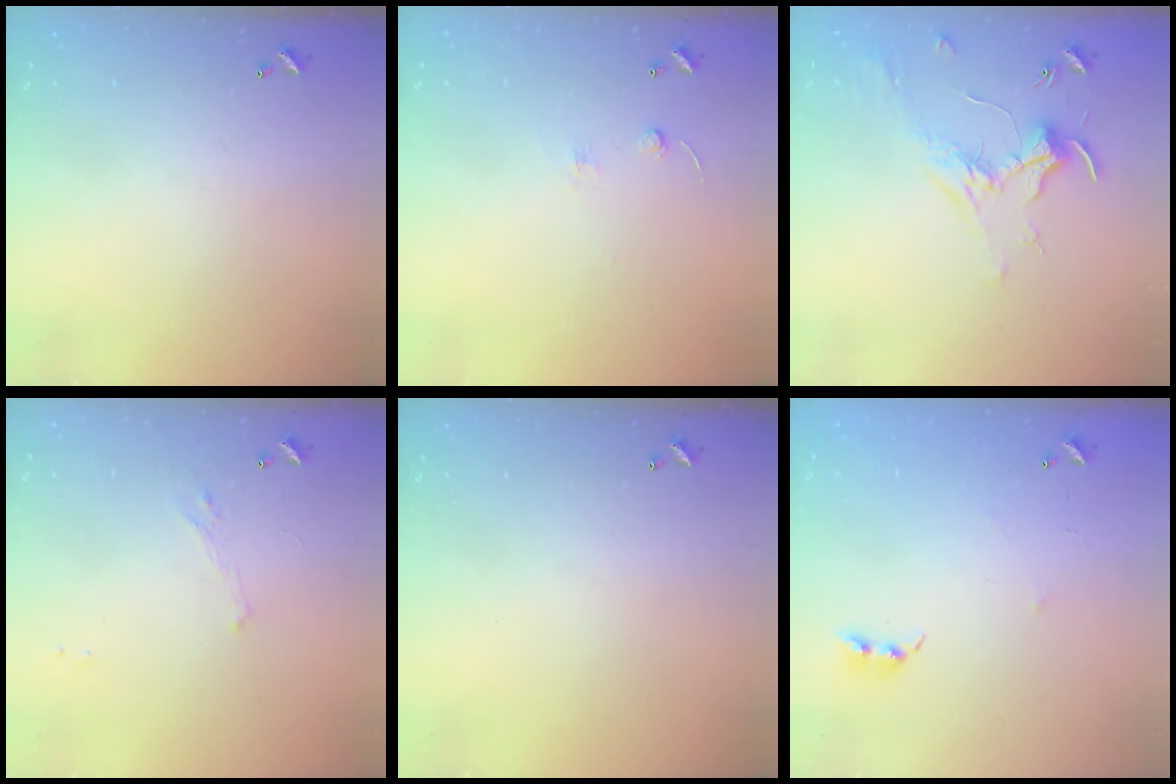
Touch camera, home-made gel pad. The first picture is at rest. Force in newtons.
{"total": 2.5, "press": 2.4, "slide": 0.8}
{"total": 1.7, "press": 1.5, "slide": 0.9}
{"total": 1.4, "press": 1.3, "slide": 0.6}
{"total": 0.0}
{"total": 5.1, "press": 5.0, "slide": 1.0}